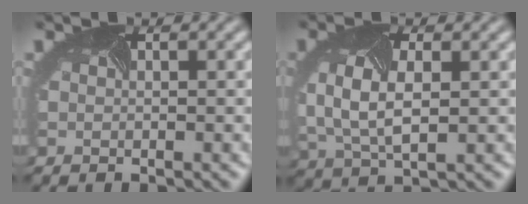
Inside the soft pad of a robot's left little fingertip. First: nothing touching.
{"total": 5.4, "force": [0.1, 3.0, 4.4], "torque": [-0.105, -0.007, 0.003]}